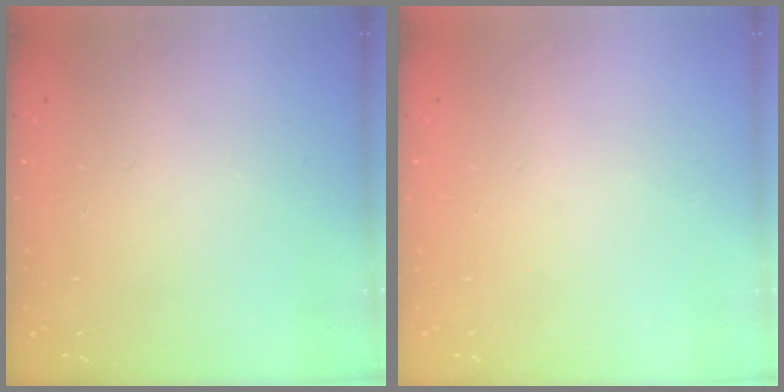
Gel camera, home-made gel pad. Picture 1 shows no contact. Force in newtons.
{"total": 0.0}